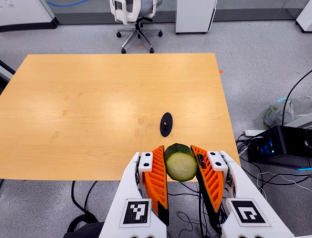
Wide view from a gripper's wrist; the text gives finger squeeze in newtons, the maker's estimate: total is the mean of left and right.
{"total": 11.9, "left": 12.3, "right": 11.6}